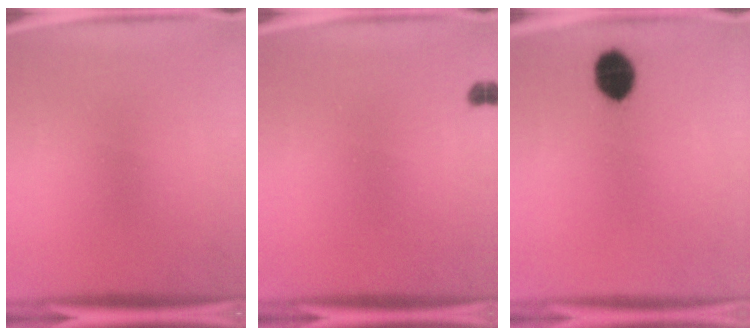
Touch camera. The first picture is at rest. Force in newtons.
{"total": 0.8}
{"total": 7.4}